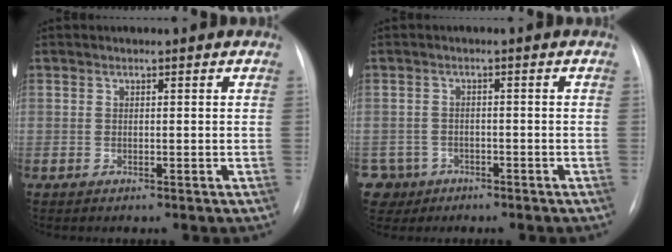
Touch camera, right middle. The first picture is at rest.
{"total": 5.0, "force": [-2.9, 4.0, -0.4], "torque": [0.006, 0.008, -0.047]}